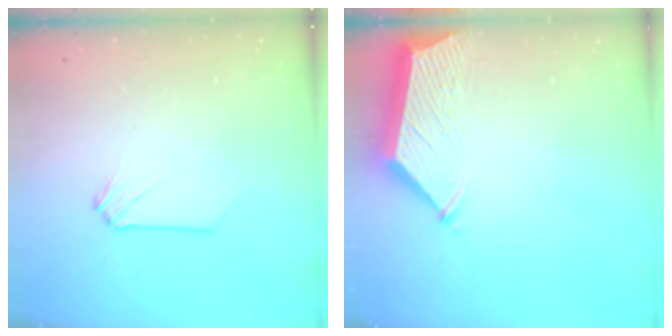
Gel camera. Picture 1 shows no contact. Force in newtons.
{"total": 5.6, "press": 5.6, "slide": 0.6}